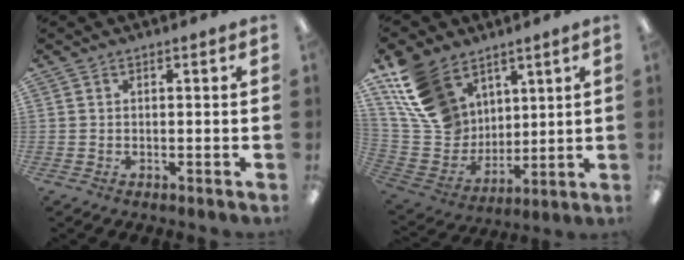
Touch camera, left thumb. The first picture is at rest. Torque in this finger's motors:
{"motor_torque": [0.34, 0.46, 1.28, -1.49, 0.12]}